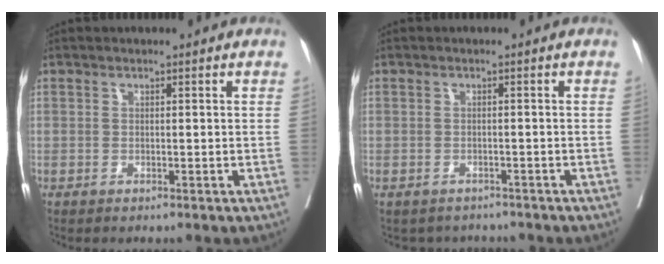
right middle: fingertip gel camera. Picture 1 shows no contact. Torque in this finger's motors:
{"motor_torque": [0.24, -0.24, -0.02, -0.01]}